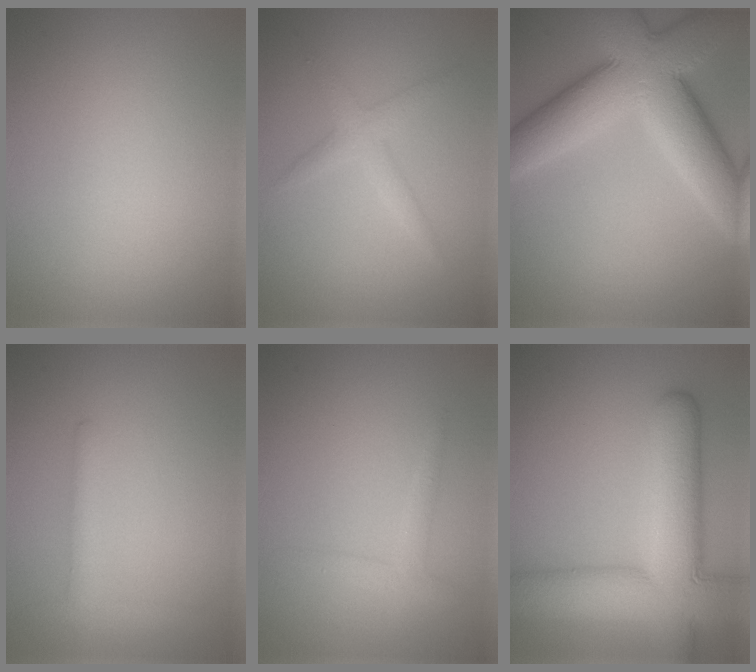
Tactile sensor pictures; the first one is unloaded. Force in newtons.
{"total": 2.1, "press": 2.1, "slide": 0.1}
{"total": 11.4, "press": 11.3, "slide": 0.8}
{"total": 2.0, "press": 2.0, "slide": 0.2}
{"total": 1.6, "press": 1.5, "slide": 0.1}
{"total": 12.2, "press": 12.1, "slide": 0.9}